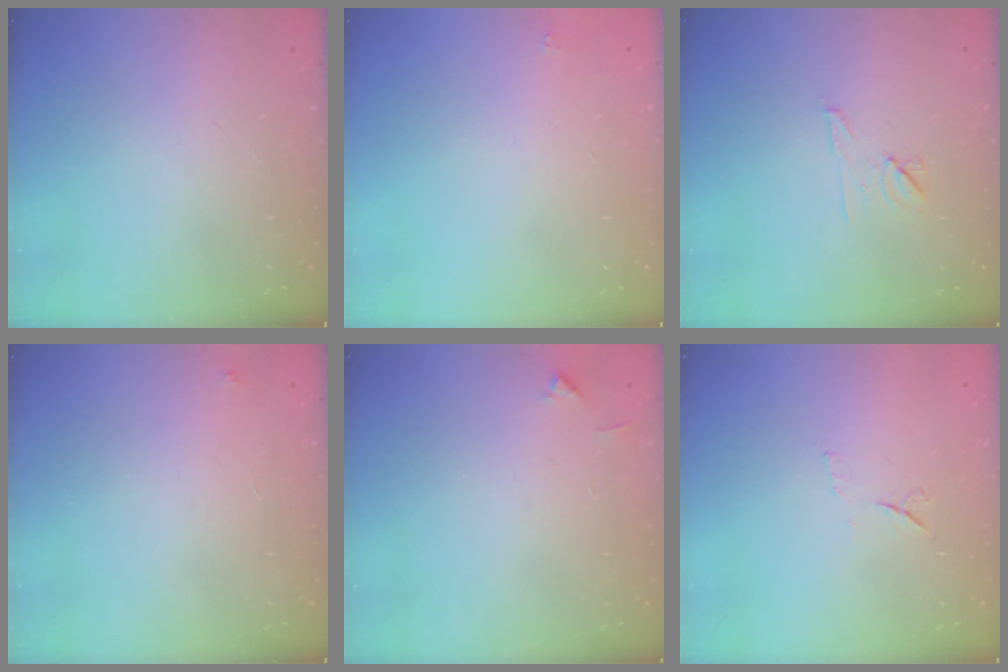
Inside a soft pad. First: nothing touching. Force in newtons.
{"total": 1.8, "press": 1.7, "slide": 0.1}
{"total": 7.0, "press": 6.9, "slide": 0.9}
{"total": 4.0, "press": 4.0, "slide": 0.2}
{"total": 4.0, "press": 3.9, "slide": 0.5}
{"total": 6.2, "press": 6.2, "slide": 0.9}